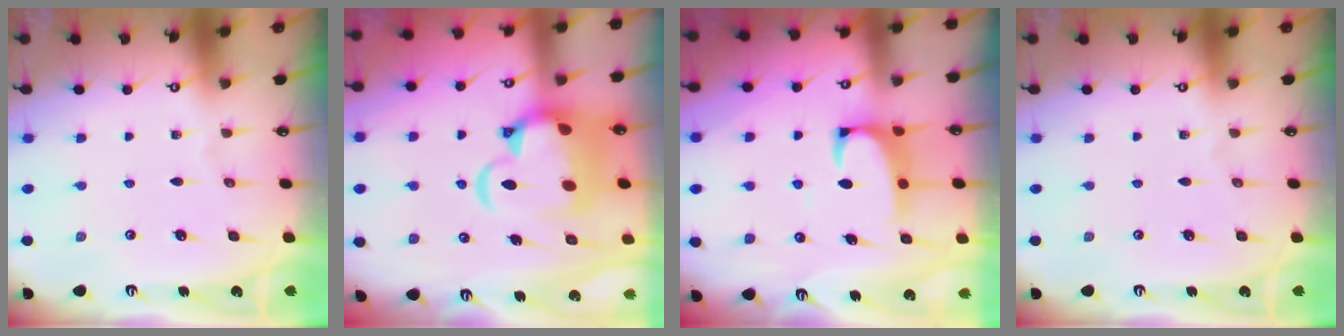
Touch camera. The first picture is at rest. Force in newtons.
{"total": 9.9, "press": 9.7, "slide": 1.9}
{"total": 2.2, "press": 2.0, "slide": 0.9}
{"total": 0.0}